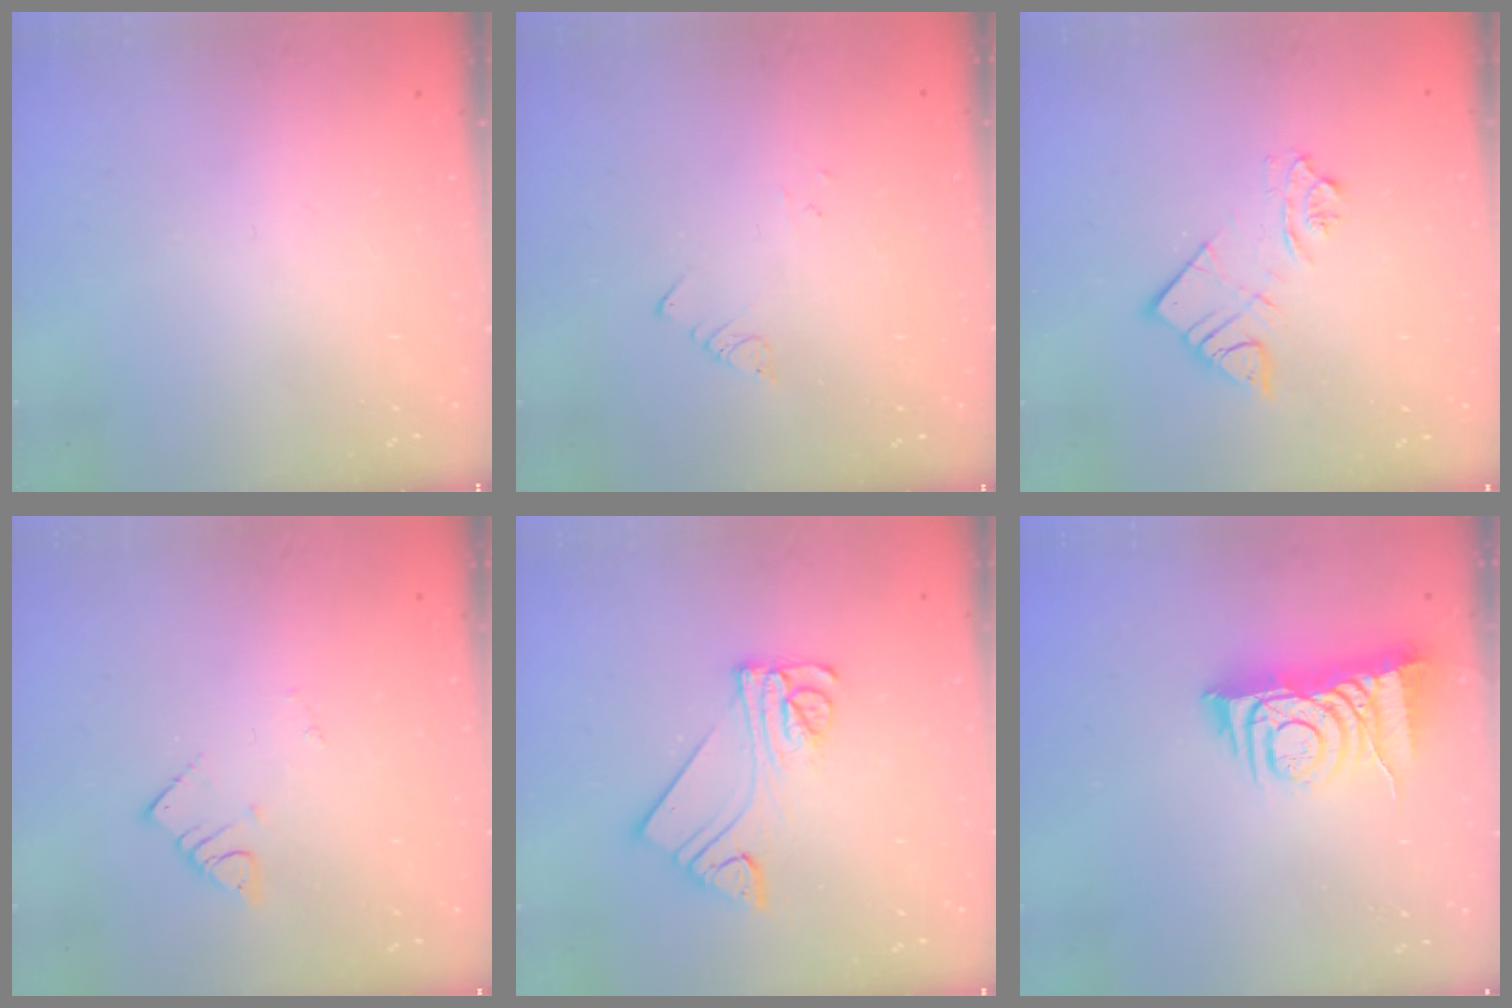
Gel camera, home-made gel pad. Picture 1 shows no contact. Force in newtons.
{"total": 1.8, "press": 1.8, "slide": 0.2}
{"total": 9.8, "press": 9.7, "slide": 0.9}
{"total": 2.7, "press": 2.7, "slide": 0.1}
{"total": 11.1, "press": 11.1, "slide": 1.1}
{"total": 9.1, "press": 9.0, "slide": 1.0}